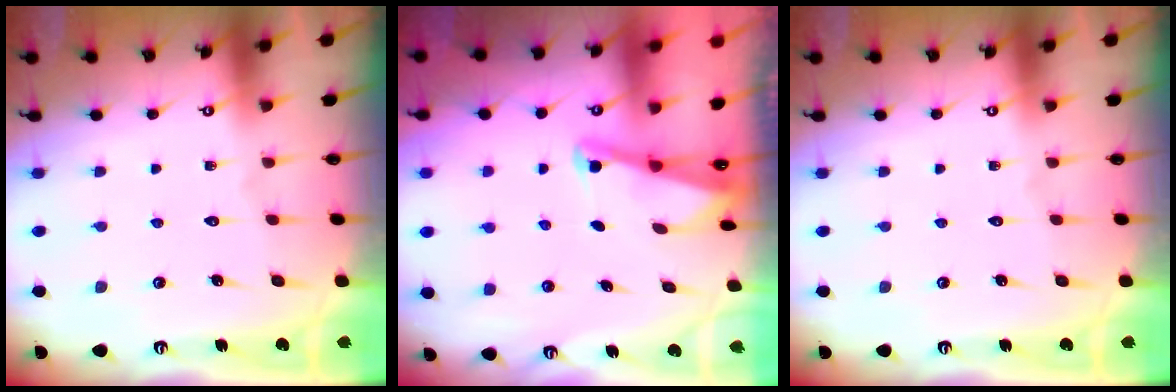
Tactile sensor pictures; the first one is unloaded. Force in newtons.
{"total": 2.0, "press": 2.0, "slide": 0.3}
{"total": 0.0}